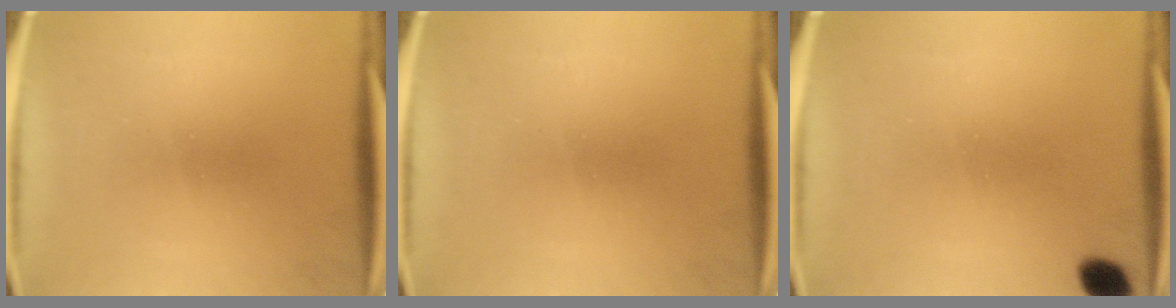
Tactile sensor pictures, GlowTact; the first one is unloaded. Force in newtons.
{"total": 0.0}
{"total": 3.8}